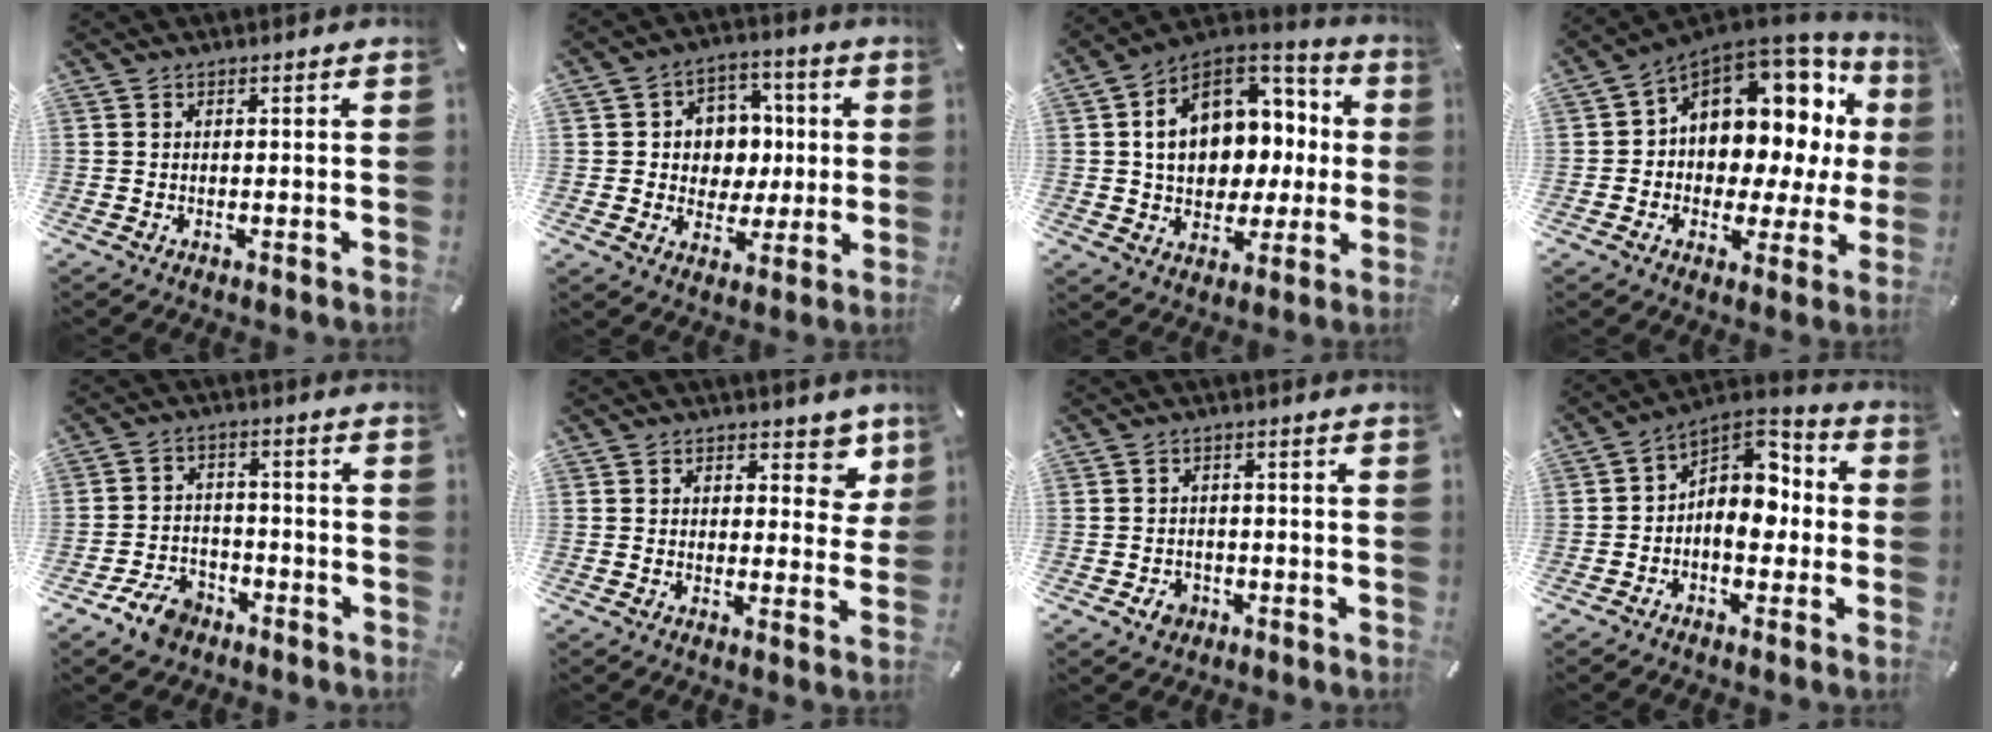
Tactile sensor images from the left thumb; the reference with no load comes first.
{"total": 8.8, "force": [0.2, 8.5, 2.1], "torque": [-0.024, -0.002, 0.006]}
{"total": 16.3, "force": [2.3, 13.1, 9.5], "torque": [-0.151, -0.009, 0.048]}
{"total": 12.6, "force": [5.4, 8.9, 7.1], "torque": [-0.090, -0.067, 0.092]}
{"total": 7.5, "force": [-4.9, 4.9, 2.9], "torque": [-0.056, 0.030, -0.091]}
{"total": 6.5, "force": [3.7, 4.2, 3.2], "torque": [-0.012, -0.021, 0.058]}
{"total": 3.6, "force": [-1.6, 3.0, 1.3], "torque": [-0.013, 0.004, -0.031]}
{"total": 9.9, "force": [-0.8, 7.3, 6.7], "torque": [-0.099, -0.003, -0.021]}